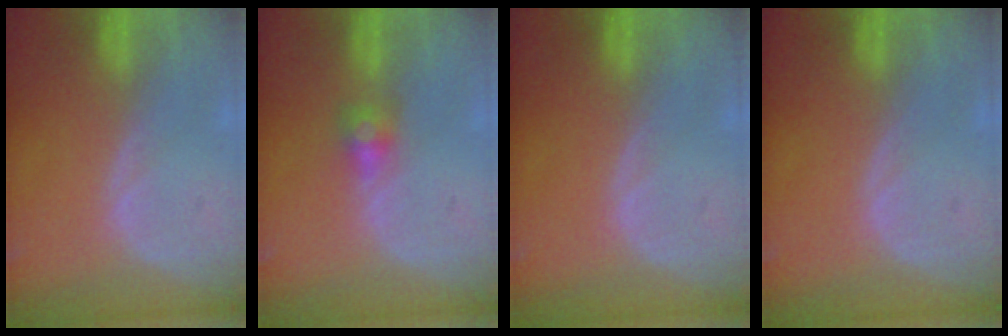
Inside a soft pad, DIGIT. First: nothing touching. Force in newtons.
{"total": 2.8, "press": 2.5, "slide": 1.3}
{"total": 0.0}
{"total": 0.0}